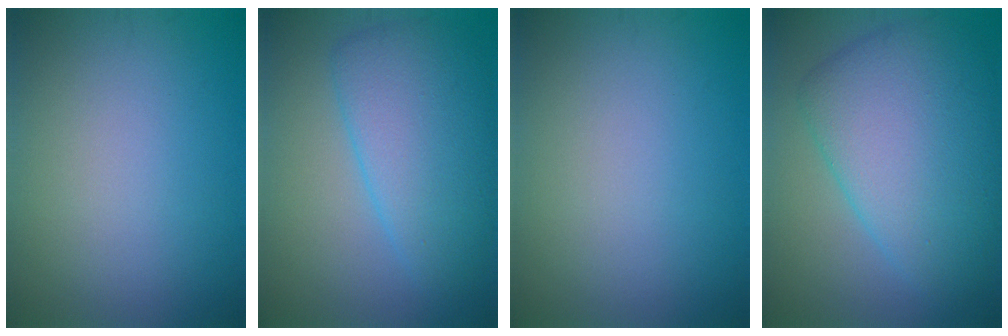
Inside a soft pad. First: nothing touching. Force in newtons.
{"total": 6.3, "press": 6.3, "slide": 0.3}
{"total": 0.0}
{"total": 9.3, "press": 9.3, "slide": 0.1}